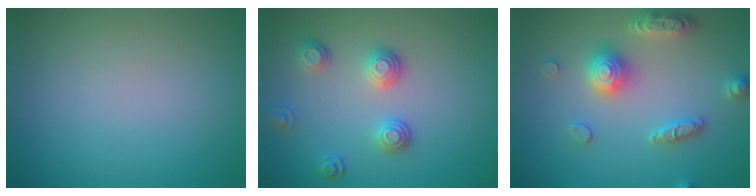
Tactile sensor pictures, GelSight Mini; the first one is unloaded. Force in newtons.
{"total": 2.9, "press": 2.5, "slide": 1.5}
{"total": 4.1, "press": 4.0, "slide": 0.8}